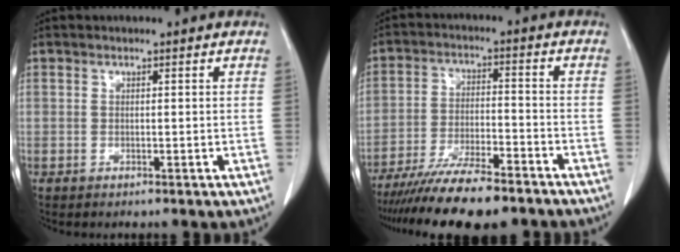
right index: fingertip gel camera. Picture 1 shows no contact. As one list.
[{"total": 14.4, "force": [-12.0, 2.0, 7.6], "torque": [-0.132, -0.019, -0.196]}]